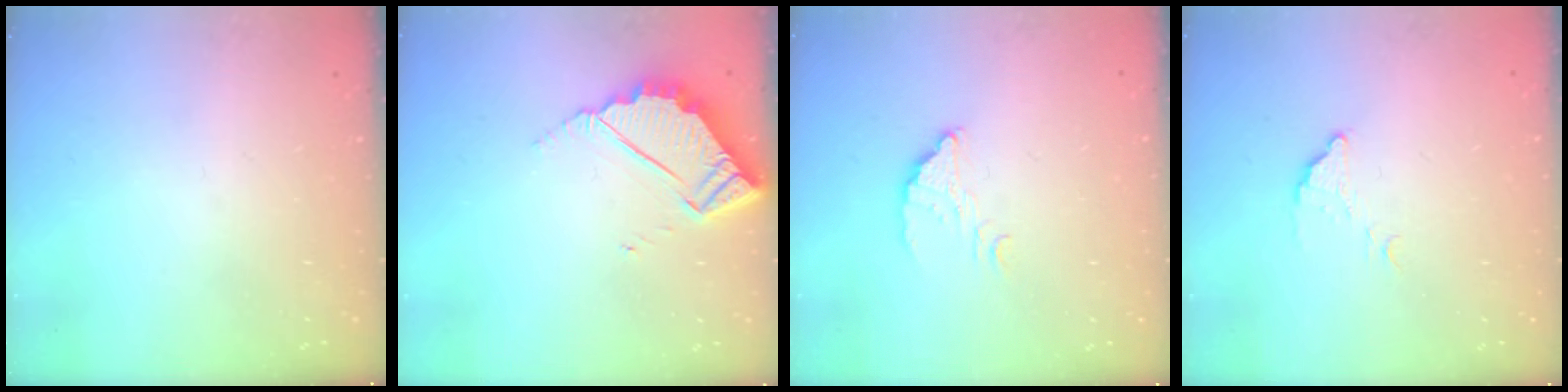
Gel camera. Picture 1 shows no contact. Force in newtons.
{"total": 6.0, "press": 6.0, "slide": 0.3}
{"total": 3.3, "press": 3.3, "slide": 0.1}
{"total": 3.4, "press": 3.4, "slide": 0.1}